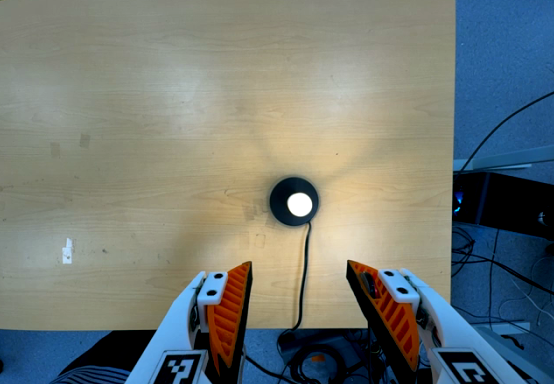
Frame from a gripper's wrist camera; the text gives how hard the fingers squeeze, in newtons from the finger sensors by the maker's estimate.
{"total": 0.0}